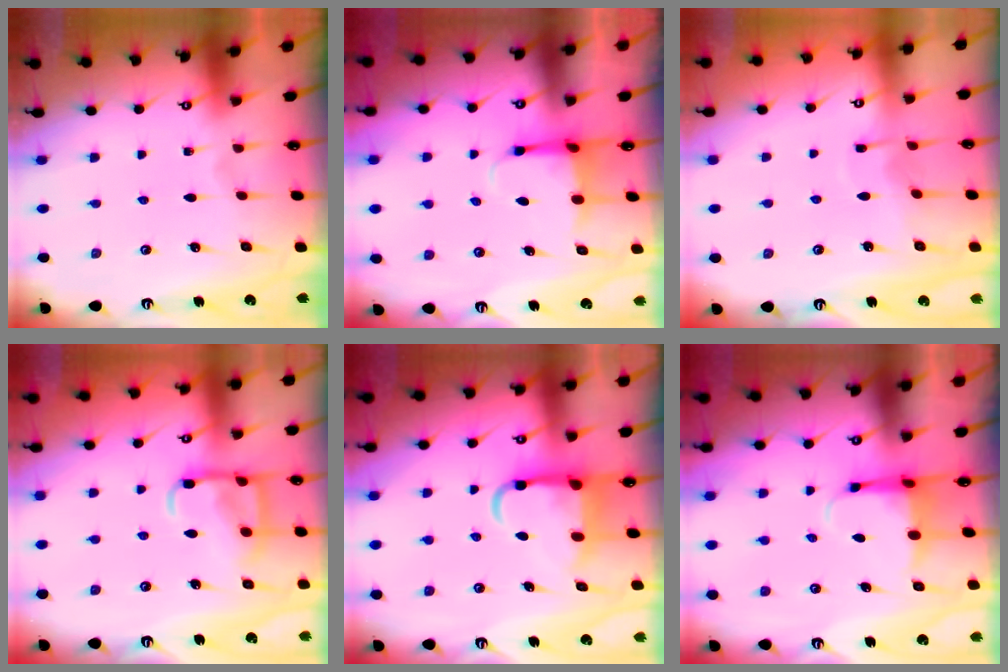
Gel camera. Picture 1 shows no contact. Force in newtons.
{"total": 4.0, "press": 3.8, "slide": 1.0}
{"total": 2.9, "press": 2.9, "slide": 0.4}
{"total": 12.0, "press": 12.0, "slide": 1.1}
{"total": 8.7, "press": 8.6, "slide": 1.4}
{"total": 4.7, "press": 4.5, "slide": 1.2}